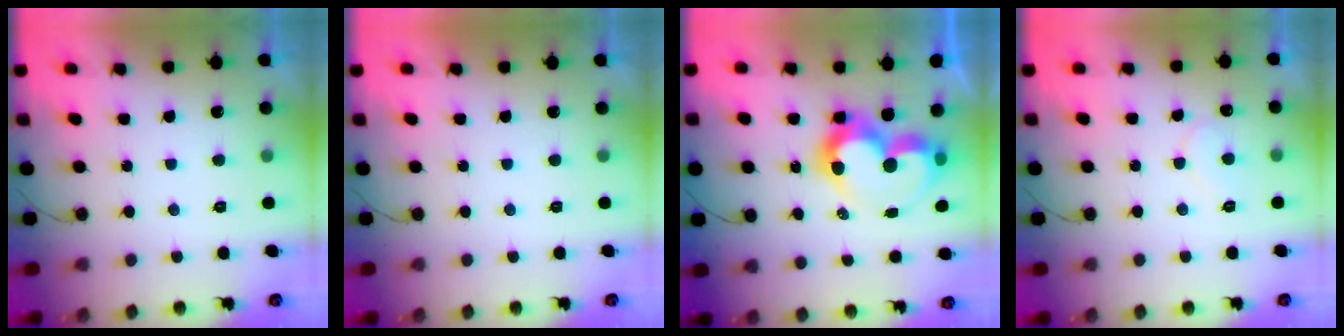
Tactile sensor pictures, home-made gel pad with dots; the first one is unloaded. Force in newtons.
{"total": 1.7, "press": 1.6, "slide": 0.1}
{"total": 11.3, "press": 11.3, "slide": 1.0}
{"total": 5.1, "press": 5.1, "slide": 0.4}